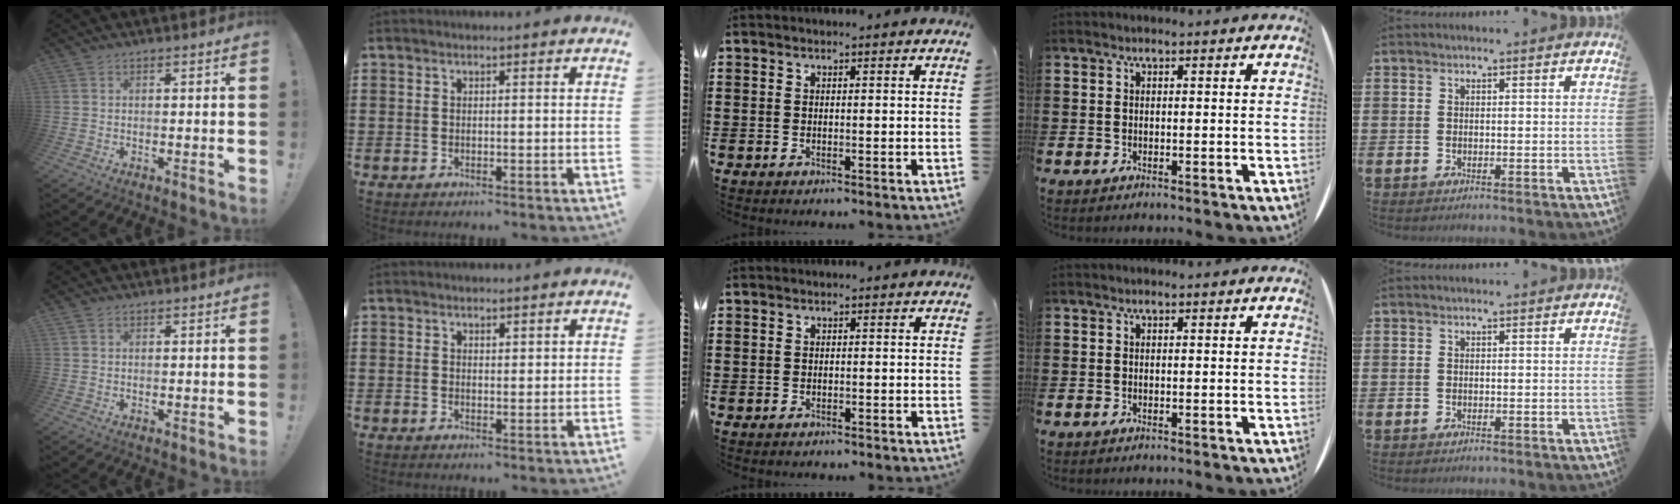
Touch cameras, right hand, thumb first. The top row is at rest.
{"thumb": {"total": 0.7, "force": [0.4, 0.6, 0.1], "torque": [0.001, -0.001, 0.008]}, "index": {"total": 1.2, "force": [1.0, 0.7, 0.2], "torque": [0.002, -0.001, 0.018]}, "middle": {"total": 0.7, "force": [-0.6, 0.3, 0.0], "torque": [-0.001, 0.000, -0.012]}}